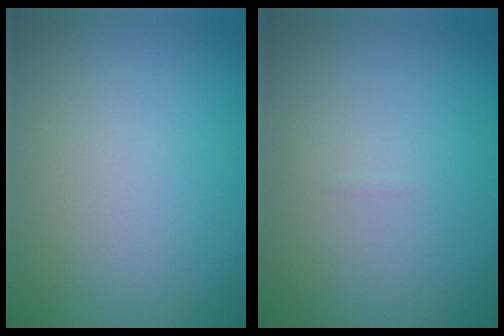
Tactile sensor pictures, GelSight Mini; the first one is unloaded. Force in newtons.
{"total": 0.0}